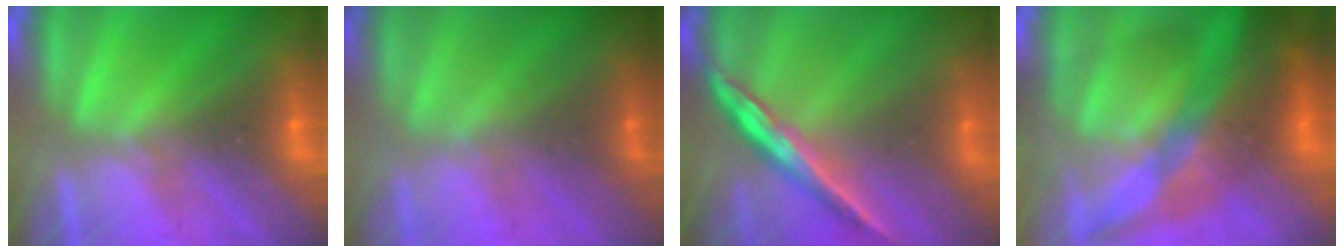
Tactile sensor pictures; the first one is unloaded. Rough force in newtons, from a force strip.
{"total": 1.4}
{"total": 1.7}
{"total": 11.2}